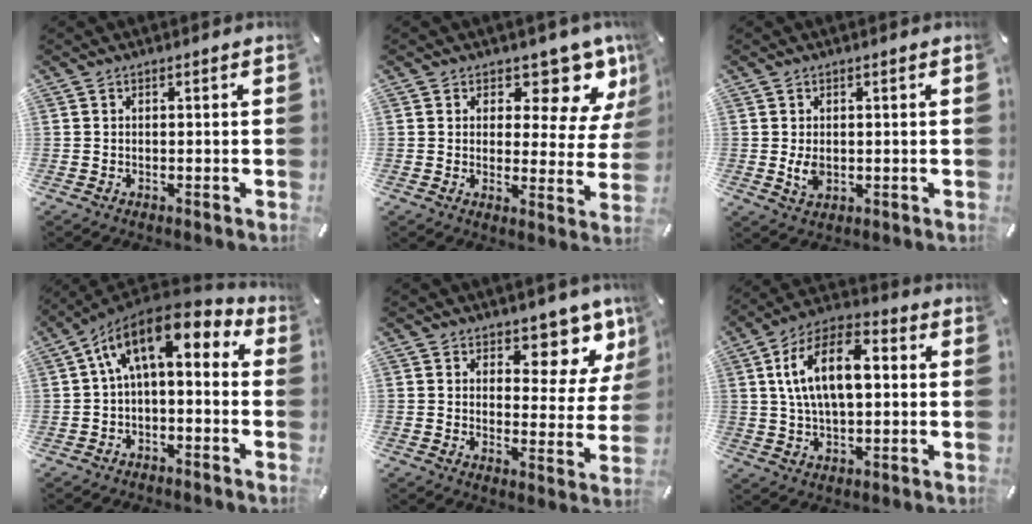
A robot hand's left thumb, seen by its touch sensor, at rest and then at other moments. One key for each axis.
{"total": 10.9, "fx": 7.7, "fy": 5.2, "fz": 5.8, "tx": -0.068, "ty": -0.063, "tz": 0.129}
{"total": 3.9, "fx": -0.1, "fy": 2.6, "fz": 2.8, "tx": -0.059, "ty": -0.005, "tz": -0.004}
{"total": 13.0, "fx": 4.3, "fy": 6.4, "fz": 10.5, "tx": -0.194, "ty": -0.017, "tz": 0.071}
{"total": 9.8, "fx": 7.4, "fy": 4.9, "fz": 4.3, "tx": -0.035, "ty": -0.072, "tz": 0.123}
{"total": 14.6, "fx": 2.9, "fy": 8.1, "fz": 11.8, "tx": -0.222, "ty": 0.006, "tz": 0.047}